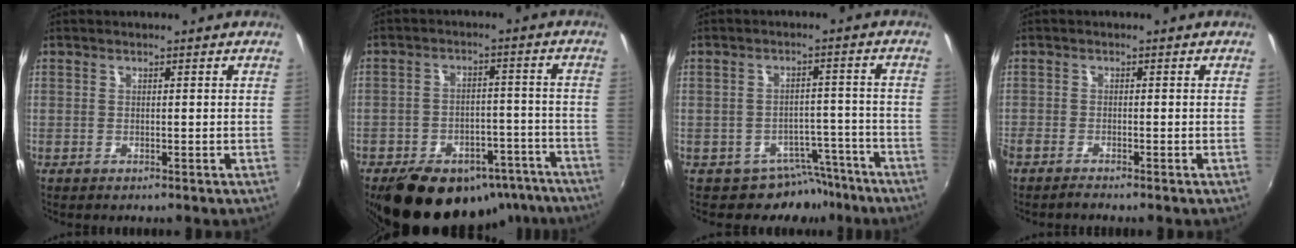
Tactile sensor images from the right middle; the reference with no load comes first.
{"total": 21.3, "force": [-15.6, 11.0, 9.4], "torque": [-0.176, 0.022, -0.190]}
{"total": 6.7, "force": [-5.4, 3.8, 1.1], "torque": [-0.014, 0.028, -0.063]}
{"total": 1.8, "force": [-1.7, 0.1, 0.5], "torque": [-0.018, -0.008, -0.035]}